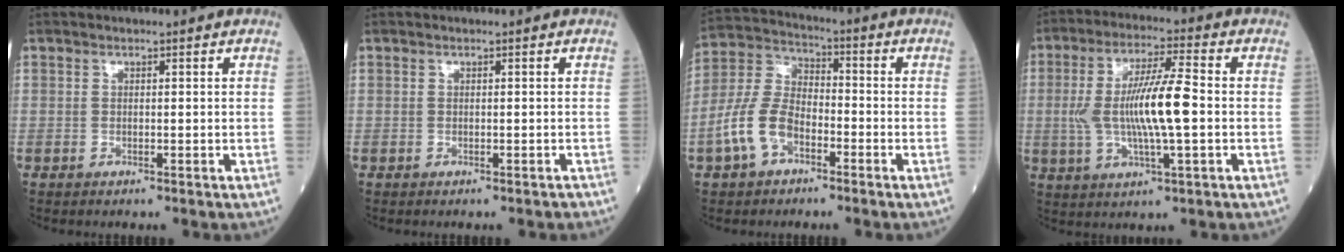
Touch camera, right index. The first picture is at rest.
{"total": 0.6, "force": [-0.5, 0.2, 0.2], "torque": [-0.004, 0.000, -0.008]}
{"total": 9.4, "force": [-4.2, 5.4, 6.5], "torque": [-0.157, 0.019, -0.087]}
{"total": 11.4, "force": [-0.5, 1.5, 11.3], "torque": [-0.224, 0.006, -0.012]}